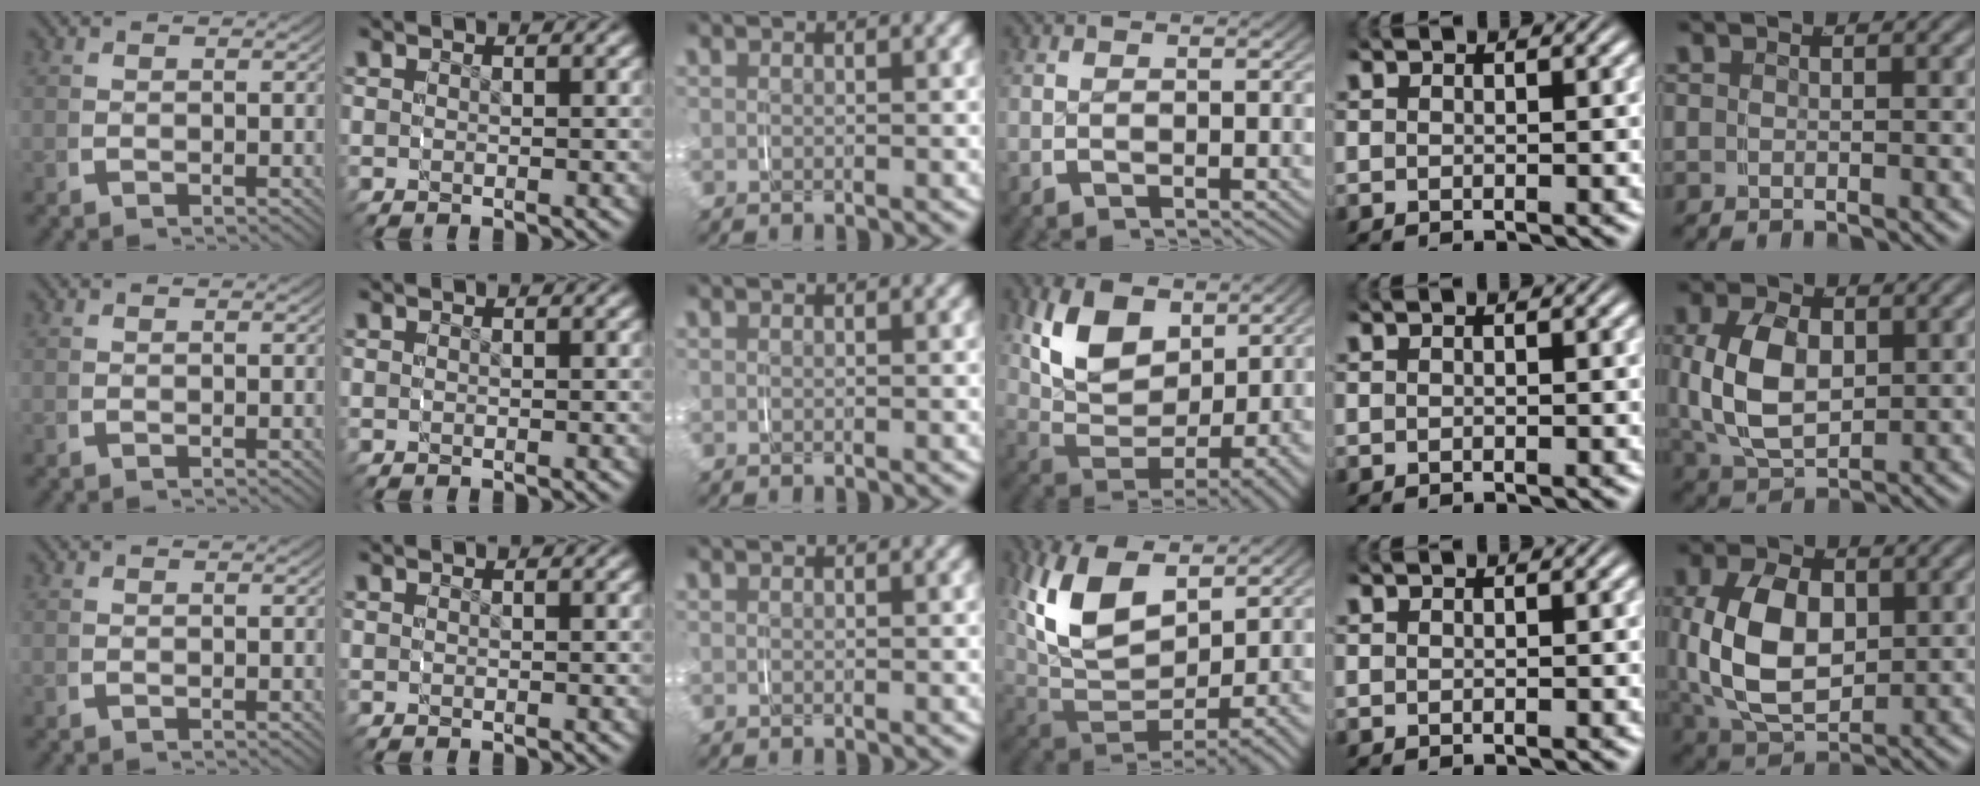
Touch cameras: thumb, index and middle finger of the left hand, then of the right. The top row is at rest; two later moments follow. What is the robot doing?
{"motion": "grasp_and_lifting", "object": "shorts"}